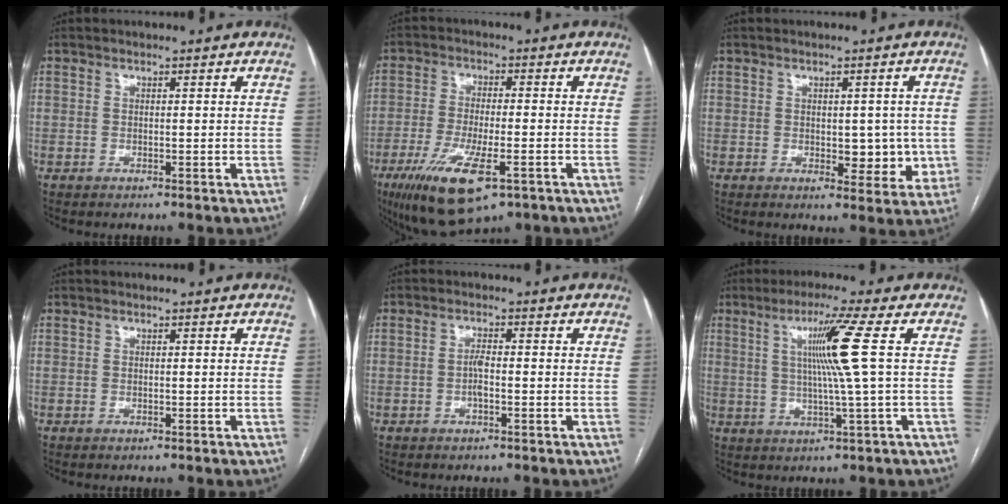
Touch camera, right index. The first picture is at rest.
{"total": 12.6, "force": [-6.4, 3.3, 10.3], "torque": [-0.194, -0.026, -0.101]}
{"total": 6.2, "force": [-0.6, 3.6, 5.0], "torque": [-0.044, 0.007, 0.004]}
{"total": 0.0}
{"total": 1.9, "force": [-0.5, 0.4, 1.8], "torque": [-0.032, 0.004, -0.008]}
{"total": 8.5, "force": [1.9, -2.4, 8.0], "torque": [-0.142, 0.000, 0.042]}